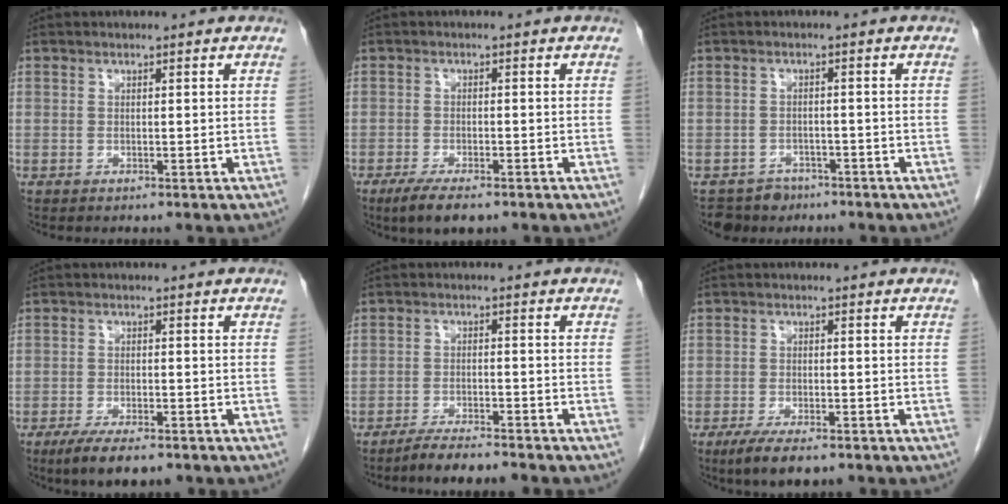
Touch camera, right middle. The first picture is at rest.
{"total": 5.5, "force": [-3.9, 1.4, 3.7], "torque": [-0.064, -0.011, -0.061]}
{"total": 3.7, "force": [-2.8, 2.5, -0.2], "torque": [0.005, 0.006, -0.044]}
{"total": 6.7, "force": [-4.8, 1.7, 4.4], "torque": [-0.071, -0.012, -0.073]}
{"total": 5.7, "force": [-5.0, 0.1, 2.8], "torque": [-0.042, -0.013, -0.085]}
{"total": 6.3, "force": [-4.4, 1.6, 4.1], "torque": [-0.070, -0.013, -0.069]}